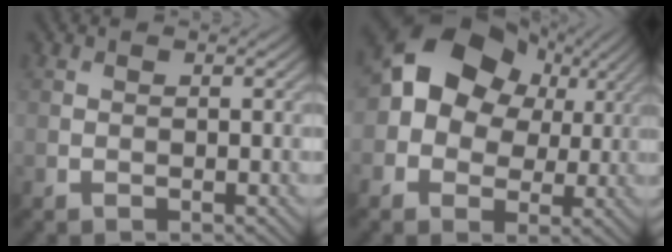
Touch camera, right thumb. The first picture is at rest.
{"total": 10.5, "force": [2.2, 8.5, 5.8], "torque": [-0.105, 0.002, 0.017]}